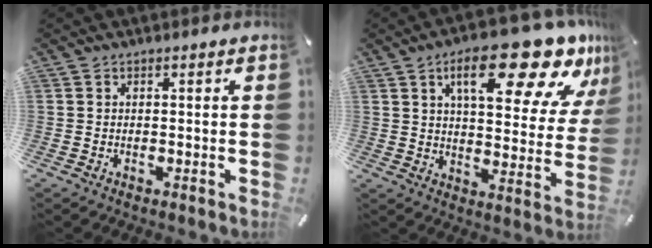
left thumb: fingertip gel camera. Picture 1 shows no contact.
{"total": 22.7, "force": [13.6, 8.4, 16.2], "torque": [-0.225, -0.080, 0.214]}